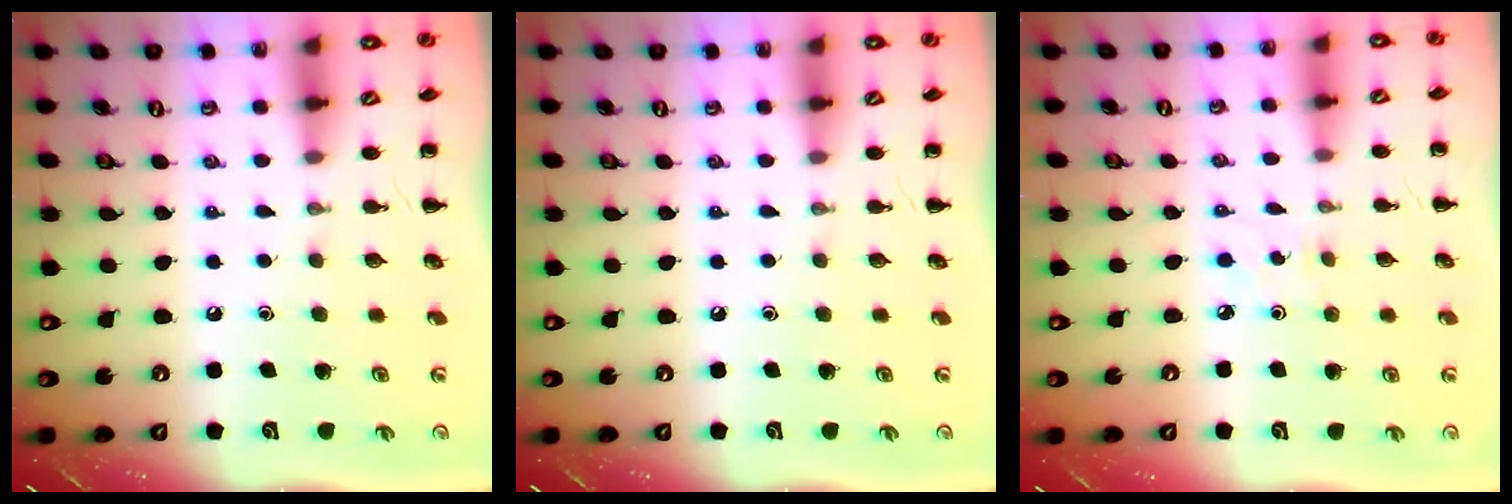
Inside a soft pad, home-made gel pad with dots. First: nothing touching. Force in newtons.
{"total": 0.0}
{"total": 2.1, "press": 2.0, "slide": 0.7}